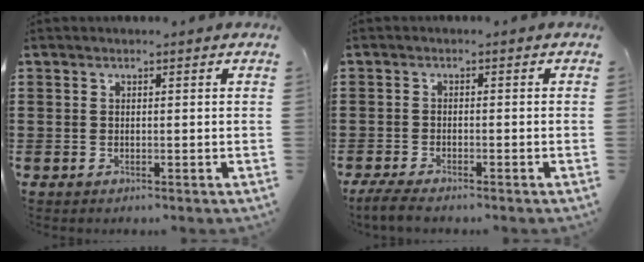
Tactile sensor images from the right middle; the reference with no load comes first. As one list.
[{"total": 2.9, "force": [-2.7, 0.3, 1.1], "torque": [-0.034, -0.005, -0.058]}]